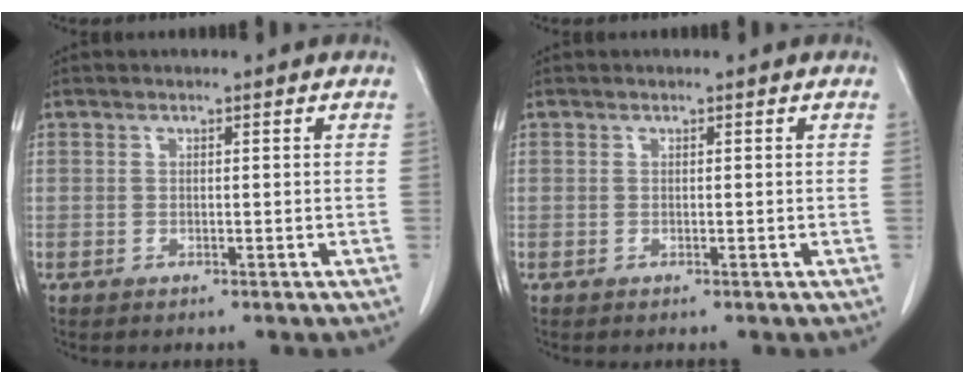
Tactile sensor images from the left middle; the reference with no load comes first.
{"total": 0.0}